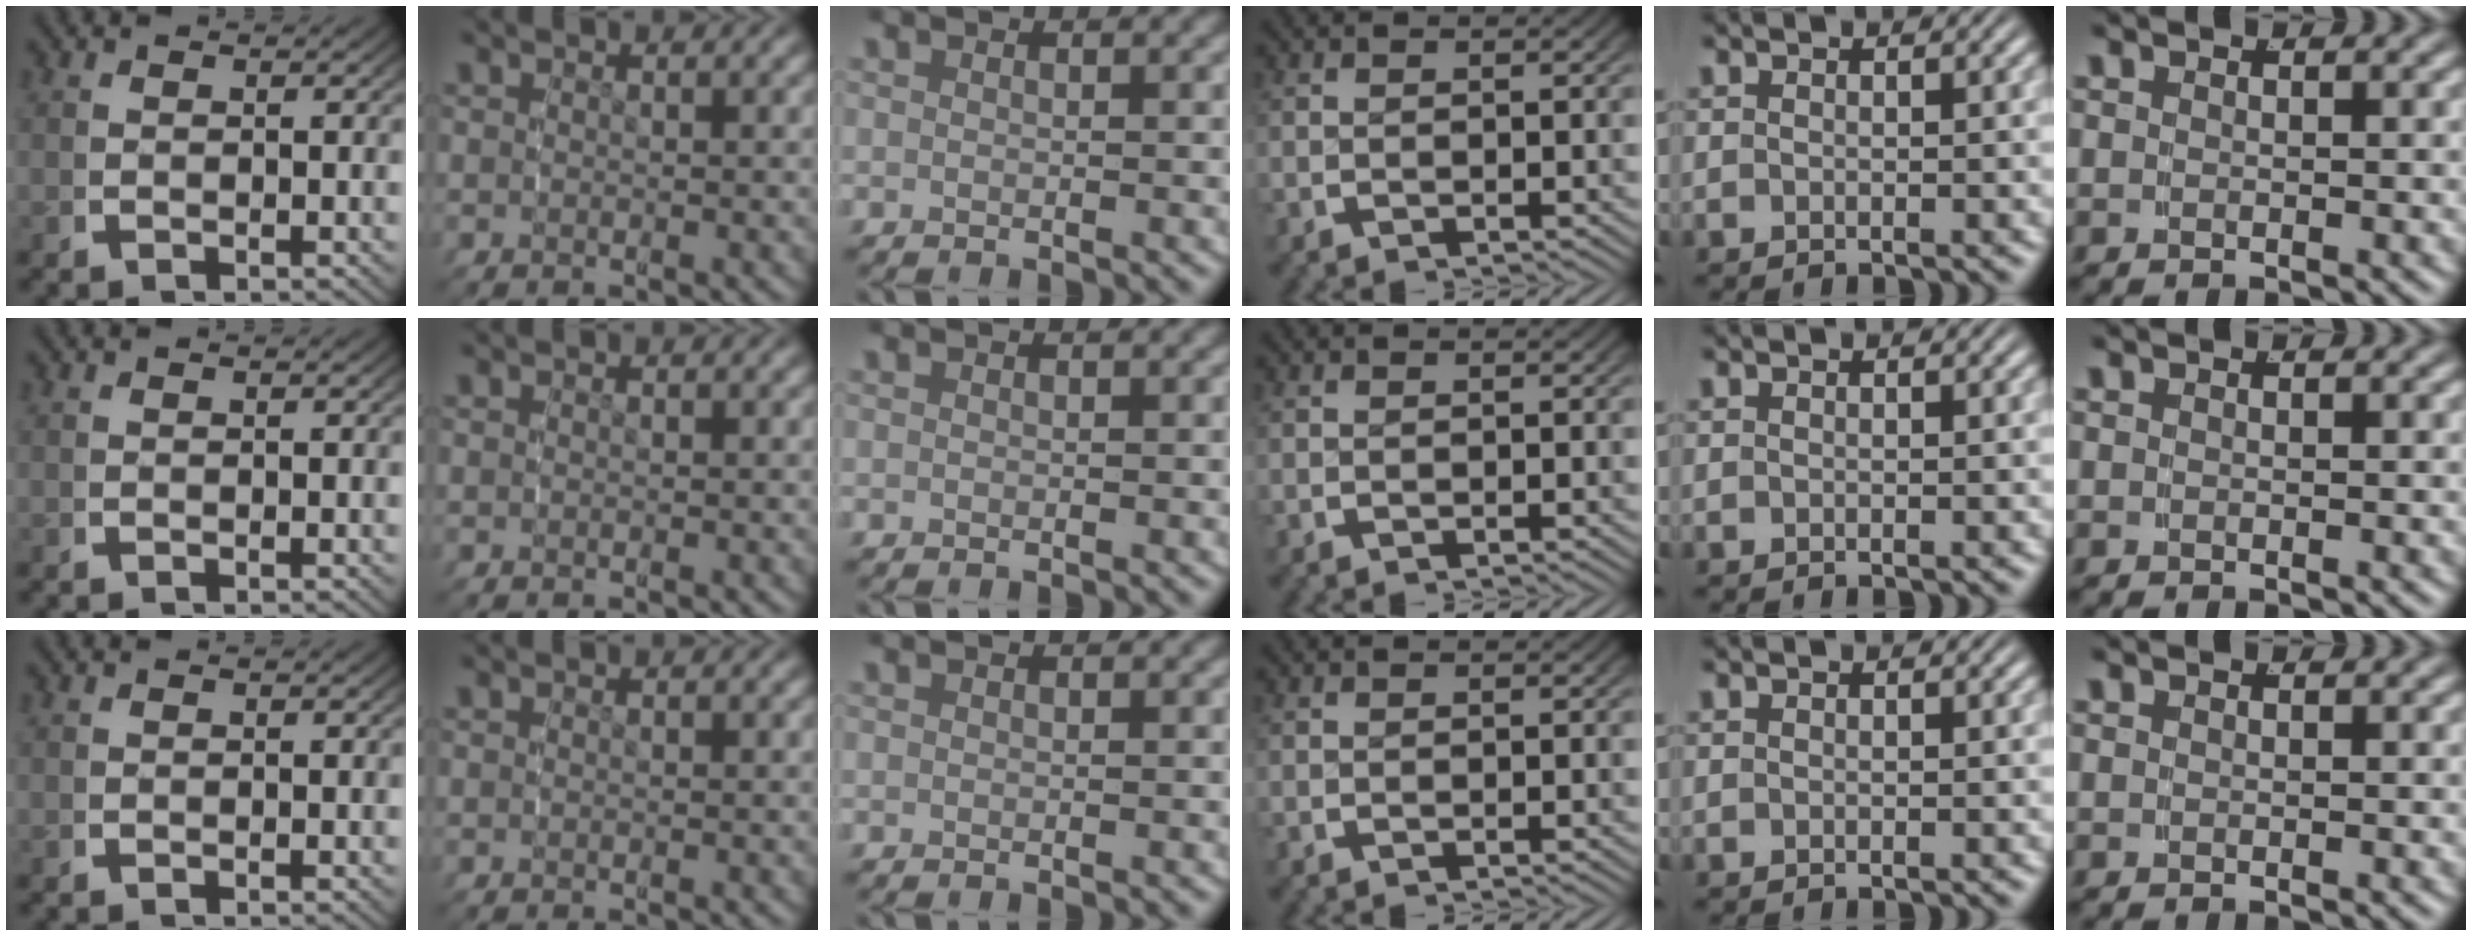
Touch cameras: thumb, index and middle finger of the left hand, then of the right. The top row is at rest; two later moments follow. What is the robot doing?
{"motion": "reach", "object": "shorts"}